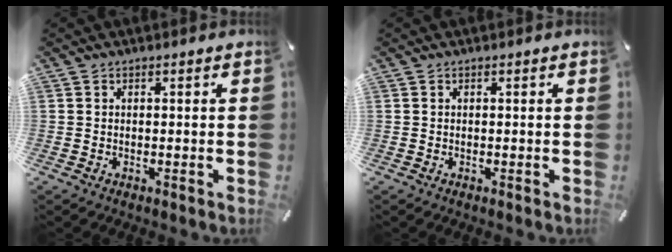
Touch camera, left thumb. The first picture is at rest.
{"total": 0.0}